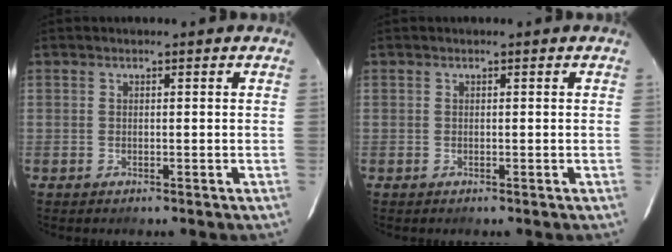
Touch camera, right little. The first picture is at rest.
{"total": 0.0}